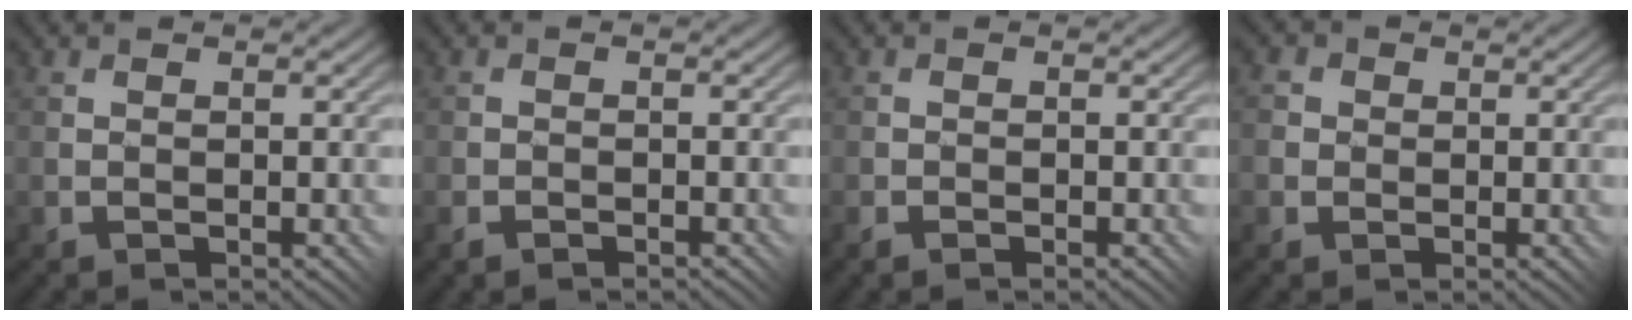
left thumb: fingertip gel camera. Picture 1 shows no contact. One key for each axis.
{"total": 0.9, "fx": -0.9, "fy": 0.3, "fz": 0.2, "tx": -0.004, "ty": 0.002, "tz": -0.020}
{"total": 0.9, "fx": -0.7, "fy": 0.3, "fz": 0.5, "tx": -0.008, "ty": 0.000, "tz": -0.014}
{"total": 4.0, "fx": 0.6, "fy": 3.8, "fz": 0.9, "tx": -0.018, "ty": 0.015, "tz": -0.011}